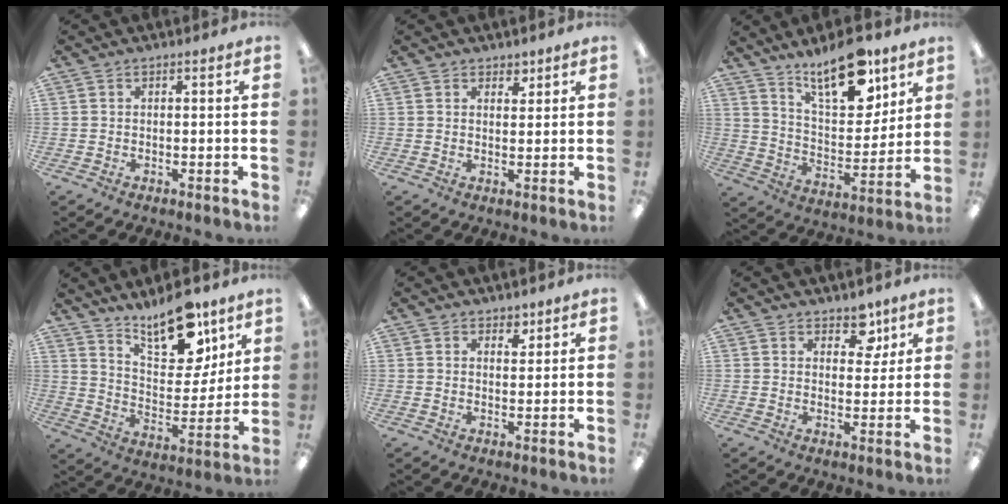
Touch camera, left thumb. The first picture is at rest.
{"total": 2.6, "force": [2.1, 1.5, 0.5], "torque": [0.003, -0.010, 0.037]}
{"total": 17.9, "force": [12.7, 7.1, 10.5], "torque": [-0.163, -0.074, 0.214]}
{"total": 17.2, "force": [12.8, 7.7, 8.7], "torque": [-0.130, -0.082, 0.222]}
{"total": 3.0, "force": [2.4, 1.7, 0.7], "torque": [0.007, -0.013, 0.040]}
{"total": 6.7, "force": [4.6, 3.9, 3.0], "torque": [-0.016, -0.023, 0.076]}